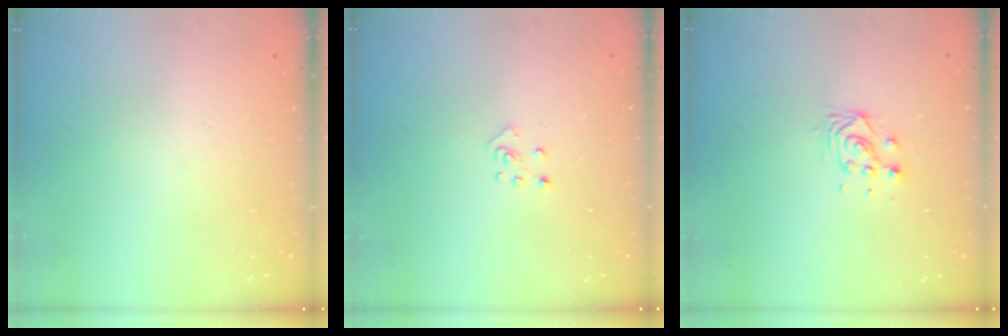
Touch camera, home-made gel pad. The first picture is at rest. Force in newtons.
{"total": 3.4, "press": 3.4, "slide": 0.3}
{"total": 4.8, "press": 4.8, "slide": 0.3}